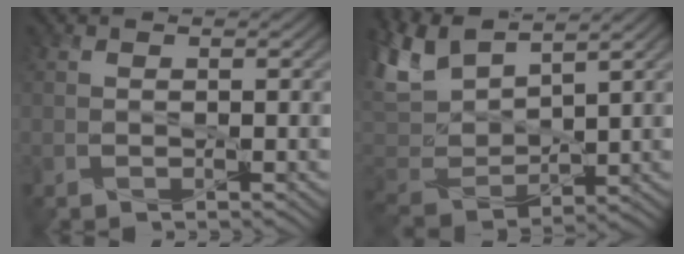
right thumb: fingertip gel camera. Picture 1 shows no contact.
{"total": 8.9, "force": [6.3, 3.8, 4.9], "torque": [-0.138, 0.017, 0.122]}